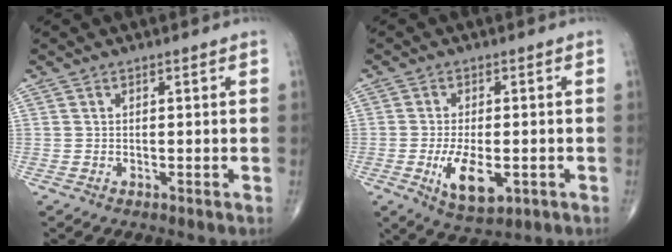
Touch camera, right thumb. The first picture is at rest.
{"total": 8.4, "force": [-2.3, 3.9, 7.1], "torque": [-0.122, -0.011, -0.031]}